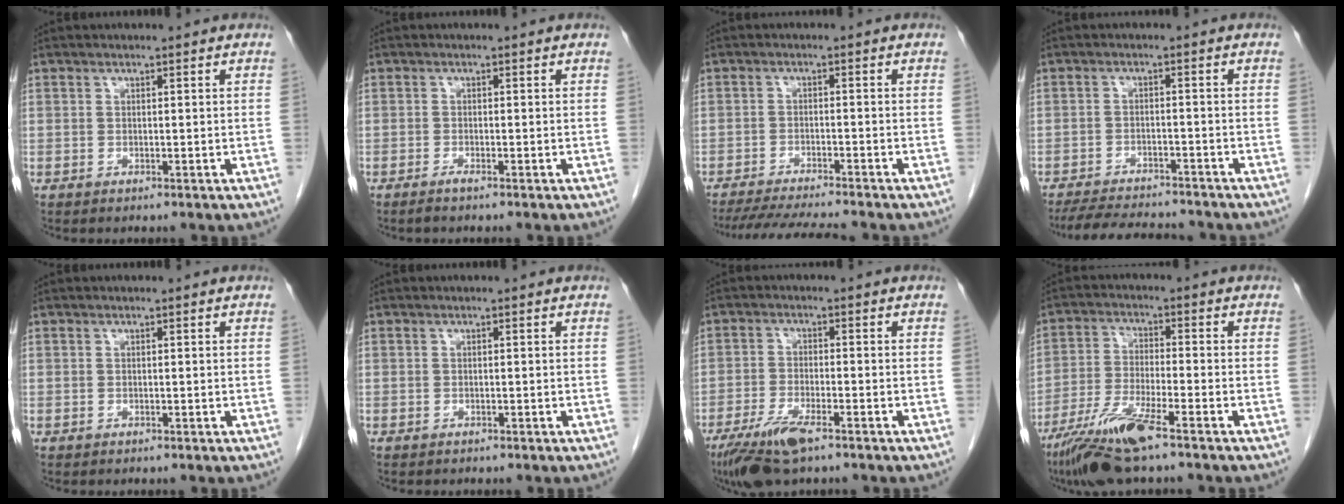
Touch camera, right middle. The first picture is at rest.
{"total": 1.1, "force": [-0.9, -0.1, 0.7], "torque": [-0.015, -0.001, -0.018]}
{"total": 9.3, "force": [-8.5, -0.2, 3.7], "torque": [-0.058, -0.013, -0.137]}
{"total": 11.1, "force": [-10.2, 1.9, 3.7], "torque": [-0.062, -0.004, -0.147]}
{"total": 0.0}
{"total": 0.6, "force": [-0.6, 0.3, 0.1], "torque": [-0.011, 0.001, -0.010]}
{"total": 7.8, "force": [-5.2, 1.7, 5.6], "torque": [-0.111, -0.016, -0.092]}
{"total": 10.1, "force": [-6.8, 0.6, 7.4], "torque": [-0.154, -0.027, -0.128]}